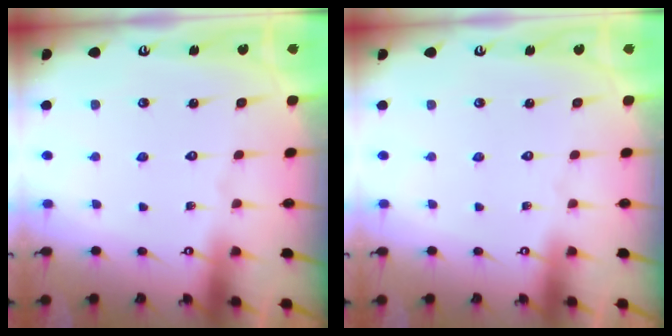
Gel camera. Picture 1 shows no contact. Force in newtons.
{"total": 0.0}